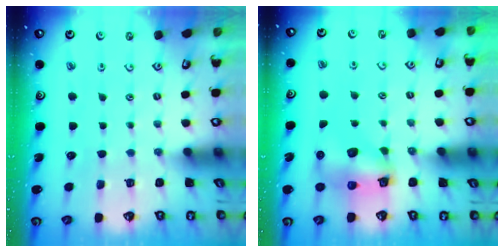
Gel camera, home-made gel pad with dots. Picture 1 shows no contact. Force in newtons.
{"total": 8.5, "press": 8.4, "slide": 0.7}